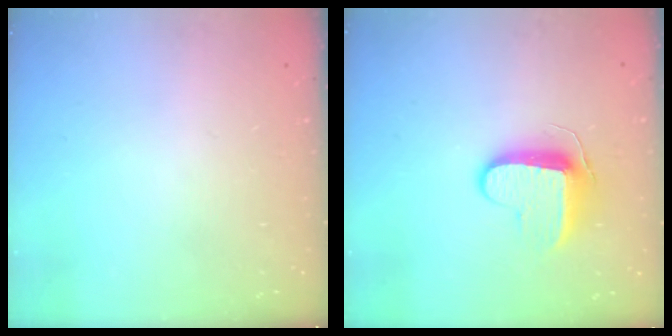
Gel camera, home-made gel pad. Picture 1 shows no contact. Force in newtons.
{"total": 9.6, "press": 9.6, "slide": 0.9}